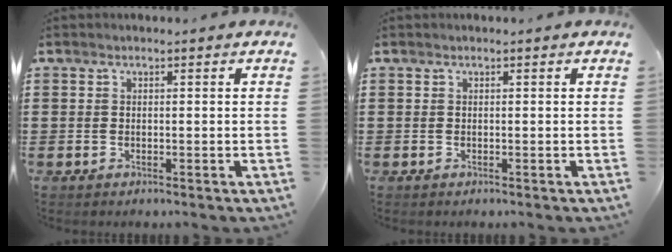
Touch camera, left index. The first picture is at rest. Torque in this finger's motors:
{"motor_torque": [0.00, 0.00, 0.00, 0.00]}